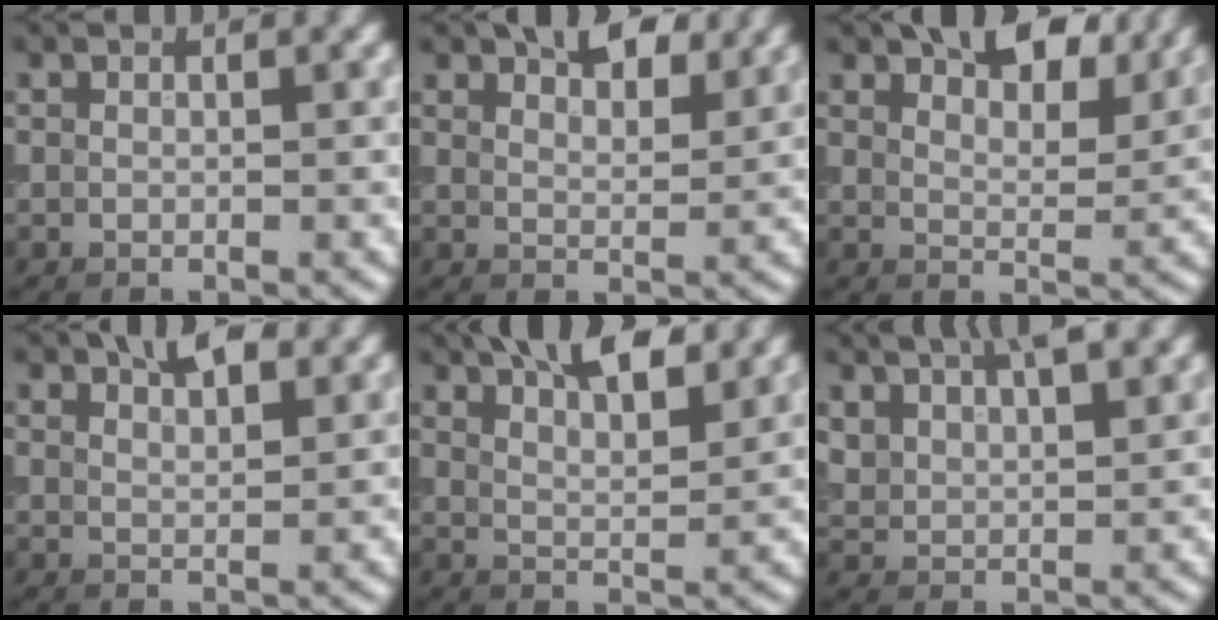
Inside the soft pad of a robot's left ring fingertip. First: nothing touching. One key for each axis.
{"total": 3.4, "fx": 2.7, "fy": 1.5, "fz": 1.5, "tx": -0.019, "ty": 0.008, "tz": 0.037}
{"total": 5.7, "fx": 4.3, "fy": 2.4, "fz": 2.9, "tx": -0.038, "ty": 0.008, "tz": 0.066}
{"total": 2.4, "fx": 2.0, "fy": 0.7, "fz": 1.2, "tx": -0.016, "ty": 0.006, "tz": 0.034}
{"total": 6.6, "fx": 4.8, "fy": 2.2, "fz": 4.0, "tx": -0.035, "ty": 0.026, "tz": 0.052}
{"total": 6.5, "fx": 4.6, "fy": 2.7, "fz": 3.7, "tx": -0.080, "ty": 0.023, "tz": 0.071}